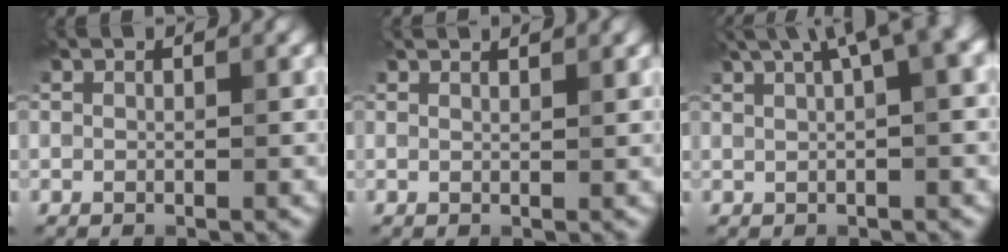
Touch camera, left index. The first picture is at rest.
{"total": 1.8, "force": [1.6, 0.4, 0.8], "torque": [-0.005, 0.000, 0.011]}
{"total": 7.4, "force": [3.5, 2.4, 6.1], "torque": [-0.059, 0.031, 0.047]}